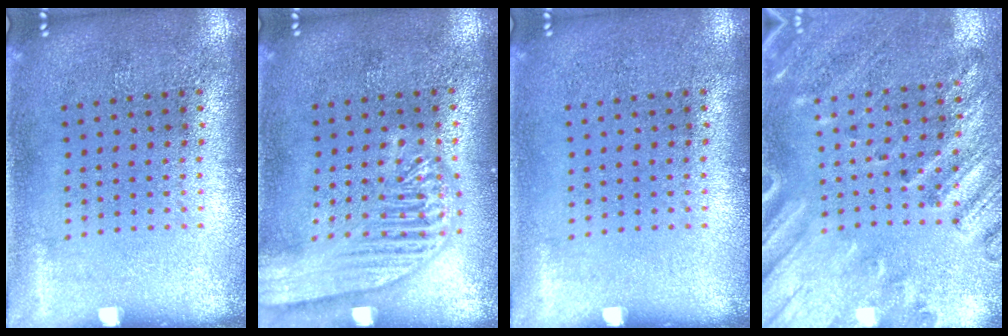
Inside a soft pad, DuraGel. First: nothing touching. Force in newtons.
{"total": 2.4, "press": 2.4, "slide": 0.3}
{"total": 0.0}
{"total": 2.5, "press": 2.0, "slide": 1.5}